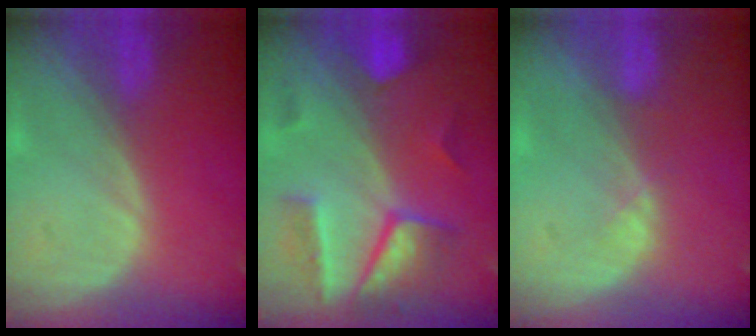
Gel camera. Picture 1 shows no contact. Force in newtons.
{"total": 7.9, "press": 7.6, "slide": 2.0}
{"total": 1.4, "press": 1.2, "slide": 0.7}